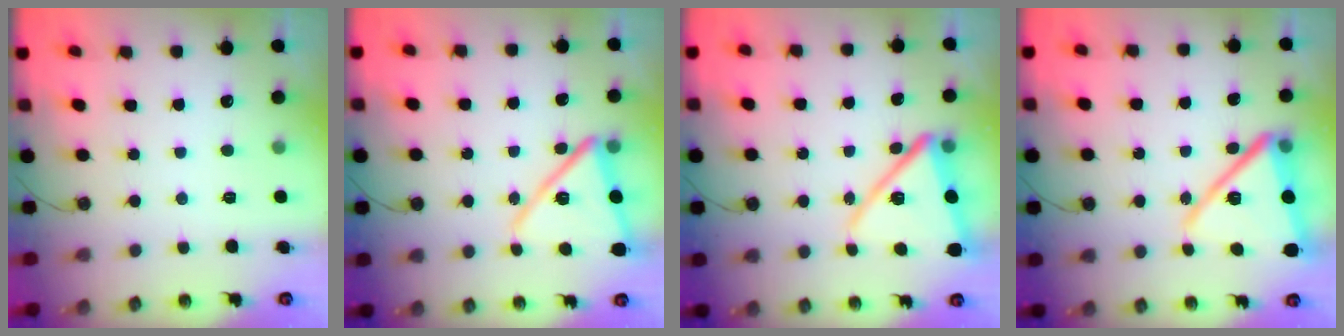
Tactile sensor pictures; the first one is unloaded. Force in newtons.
{"total": 15.0, "press": 14.9, "slide": 1.5}
{"total": 16.4, "press": 16.3, "slide": 1.9}
{"total": 18.4, "press": 18.1, "slide": 3.2}